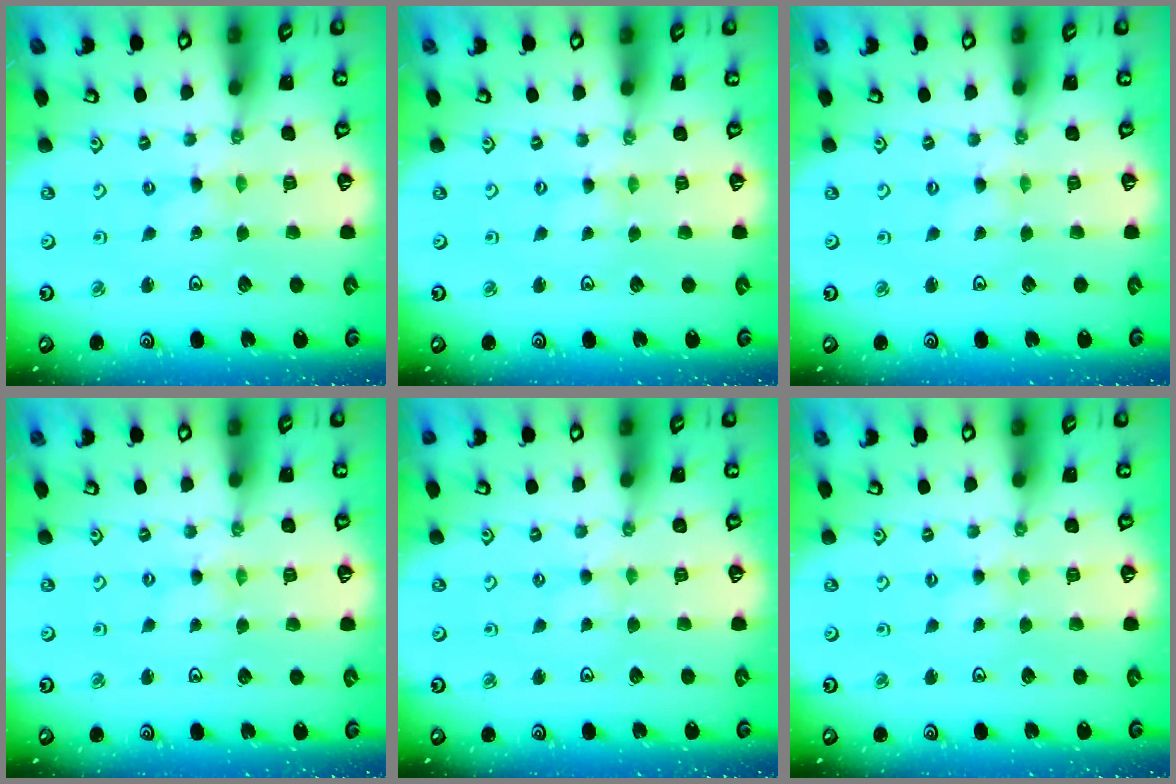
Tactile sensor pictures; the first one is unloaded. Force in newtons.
{"total": 0.0}
{"total": 0.0}
{"total": 0.0}
{"total": 1.5, "press": 1.4, "slide": 0.4}
{"total": 2.1, "press": 2.0, "slide": 0.4}